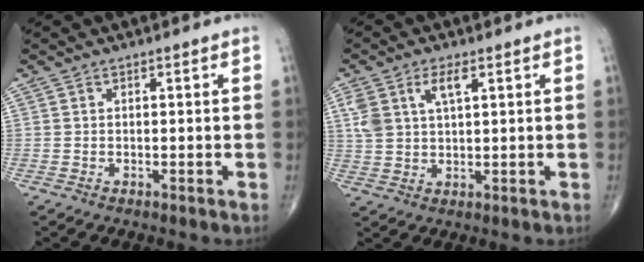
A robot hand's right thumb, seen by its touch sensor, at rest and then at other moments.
{"total": 6.5, "force": [2.8, 3.0, 5.0], "torque": [-0.105, 0.000, 0.059]}